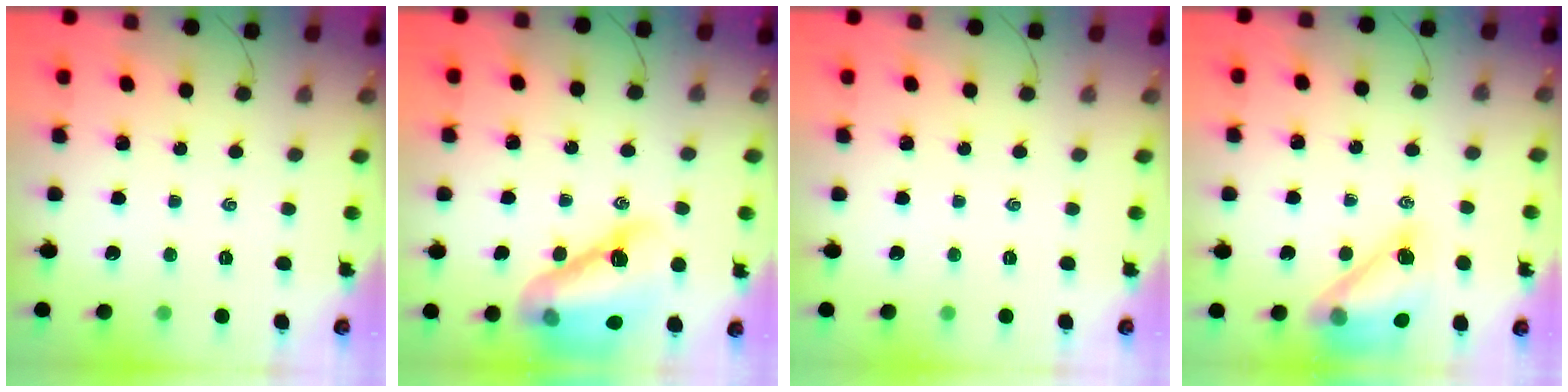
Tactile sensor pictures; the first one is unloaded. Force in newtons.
{"total": 17.9, "press": 17.3, "slide": 4.5}
{"total": 0.0}
{"total": 15.7, "press": 15.2, "slide": 4.2}